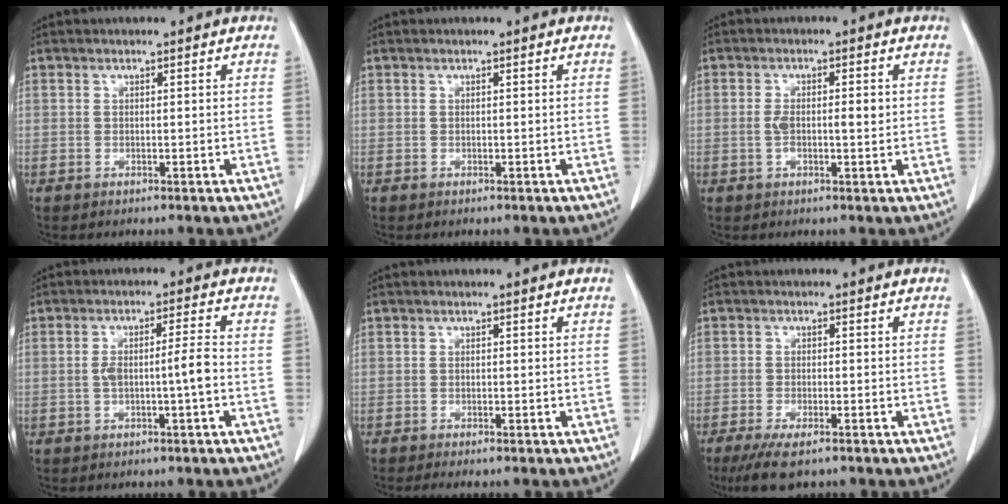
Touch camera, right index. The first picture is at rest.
{"total": 0.0}
{"total": 4.1, "force": [0.0, 1.2, 3.9], "torque": [-0.077, 0.008, 0.002]}
{"total": 4.8, "force": [-1.0, 0.0, 4.7], "torque": [-0.089, 0.013, -0.012]}
{"total": 2.2, "force": [-2.0, 0.0, 1.1], "torque": [-0.014, -0.004, -0.027]}
{"total": 5.3, "force": [-3.8, 1.3, 3.5], "torque": [-0.057, -0.012, -0.059]}